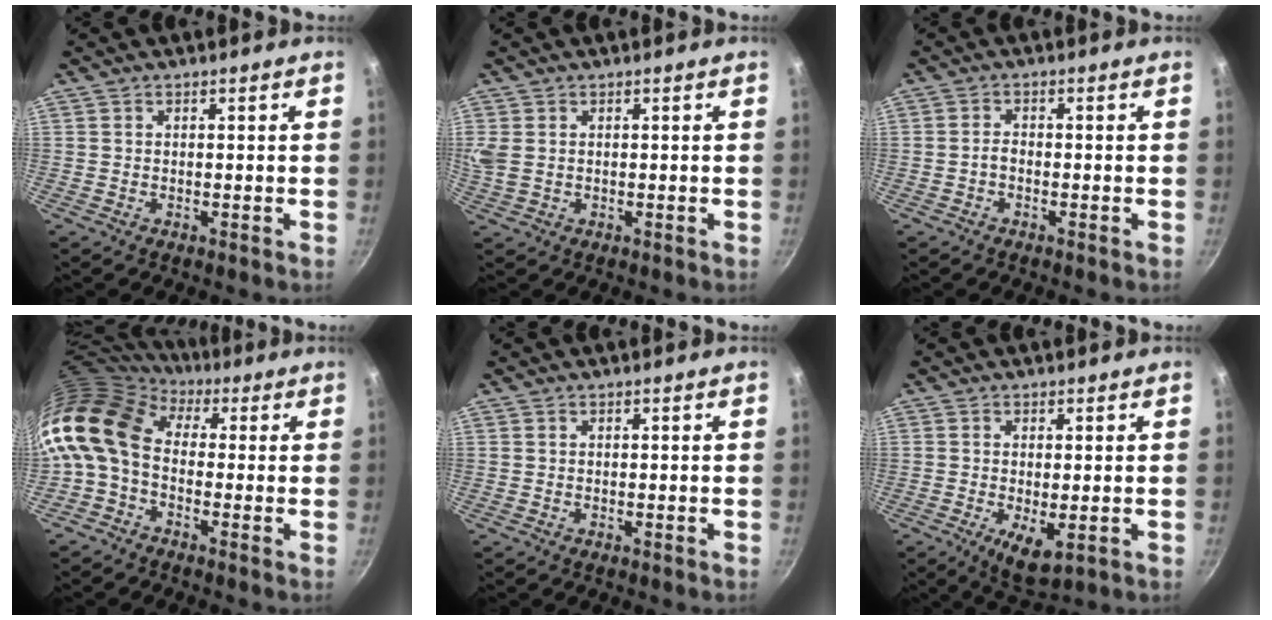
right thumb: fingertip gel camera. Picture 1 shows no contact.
{"total": 3.5, "force": [0.7, 2.5, 2.3], "torque": [-0.049, 0.001, 0.018]}
{"total": 1.4, "force": [-0.8, 0.6, 1.0], "torque": [-0.018, 0.011, -0.019]}
{"total": 13.9, "force": [0.7, 9.8, 9.8], "torque": [-0.193, 0.026, -0.011]}
{"total": 0.0}
{"total": 6.0, "force": [-1.4, 2.3, 5.4], "torque": [-0.084, -0.015, -0.011]}